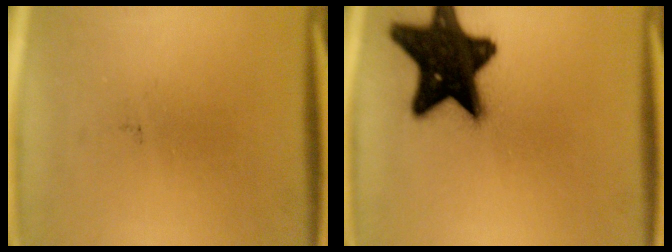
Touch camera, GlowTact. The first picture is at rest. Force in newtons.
{"total": 19.8}